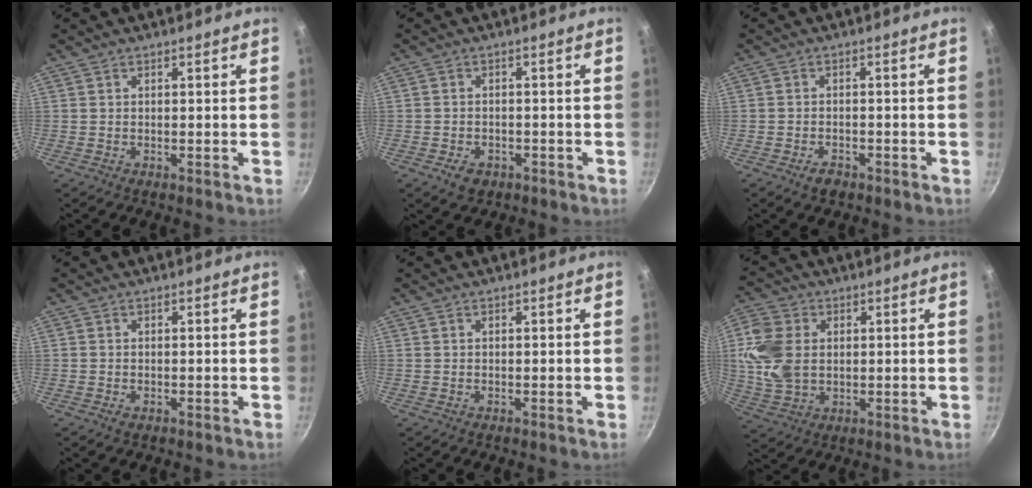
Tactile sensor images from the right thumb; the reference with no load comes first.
{"total": 3.7, "force": [-1.9, 2.7, 1.7], "torque": [-0.025, 0.015, -0.021]}
{"total": 2.6, "force": [-1.7, 1.5, 1.2], "torque": [-0.018, 0.017, -0.026]}
{"total": 0.9, "force": [-0.4, 0.6, 0.5], "torque": [-0.007, -0.001, -0.008]}
{"total": 0.0}
{"total": 11.0, "force": [1.4, 8.1, 7.3], "torque": [-0.135, -0.001, 0.028]}